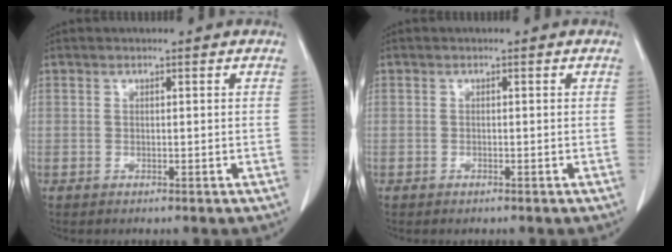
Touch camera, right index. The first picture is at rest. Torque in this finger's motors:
{"motor_torque": [0.21, -0.18, 0.01, 0.01]}